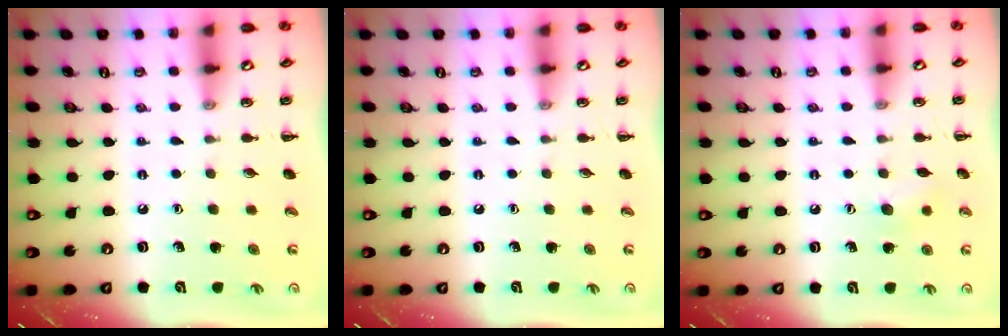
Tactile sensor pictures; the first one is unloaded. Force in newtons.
{"total": 0.0}
{"total": 5.6, "press": 5.5, "slide": 1.4}